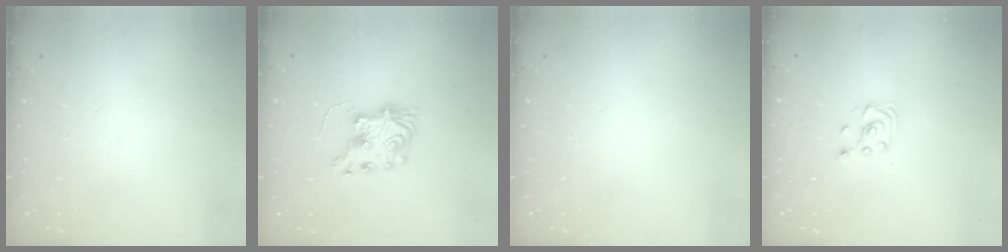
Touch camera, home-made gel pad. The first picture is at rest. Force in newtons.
{"total": 7.8, "press": 7.7, "slide": 0.4}
{"total": 0.0}
{"total": 2.6, "press": 2.4, "slide": 1.0}